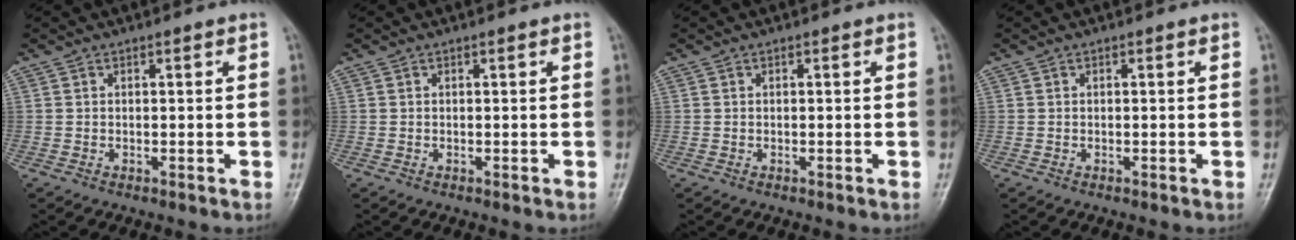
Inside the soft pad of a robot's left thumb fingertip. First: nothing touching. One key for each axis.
{"total": 0.0}
{"total": 0.0}
{"total": 0.0}